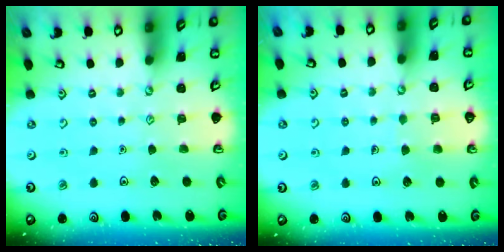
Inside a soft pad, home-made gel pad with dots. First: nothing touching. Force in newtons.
{"total": 4.5, "press": 4.5, "slide": 0.4}